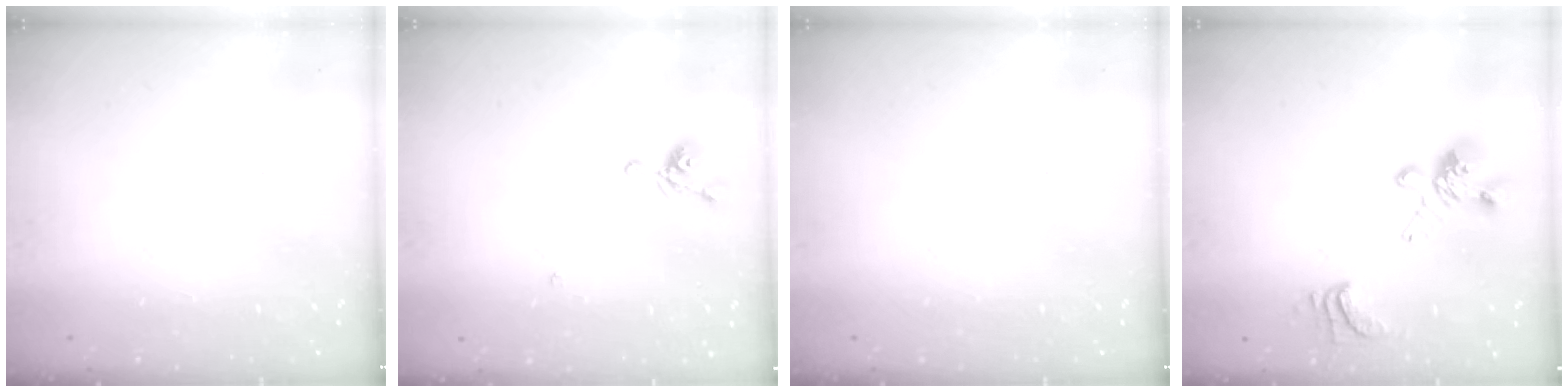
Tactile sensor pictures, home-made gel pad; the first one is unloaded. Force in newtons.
{"total": 5.1, "press": 5.1, "slide": 0.5}
{"total": 0.0}
{"total": 4.4, "press": 3.9, "slide": 1.9}